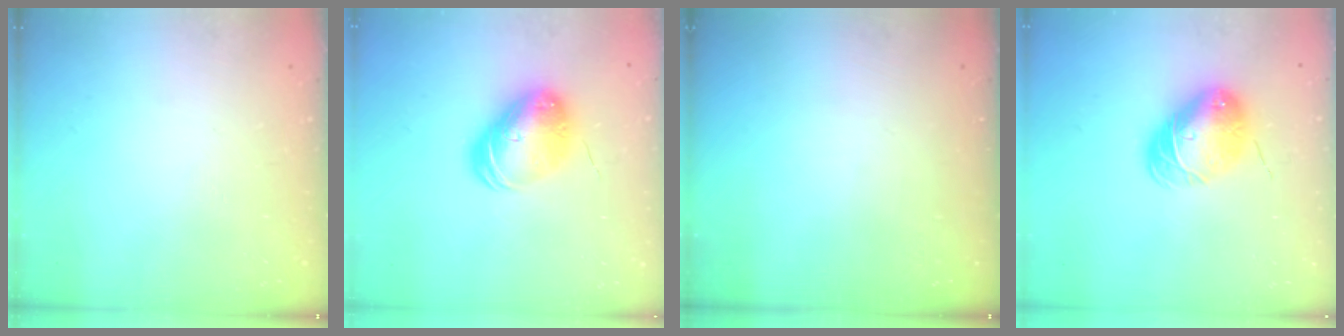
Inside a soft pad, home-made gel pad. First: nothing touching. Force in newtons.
{"total": 10.3, "press": 10.1, "slide": 2.0}
{"total": 0.0}
{"total": 9.3, "press": 9.1, "slide": 2.0}